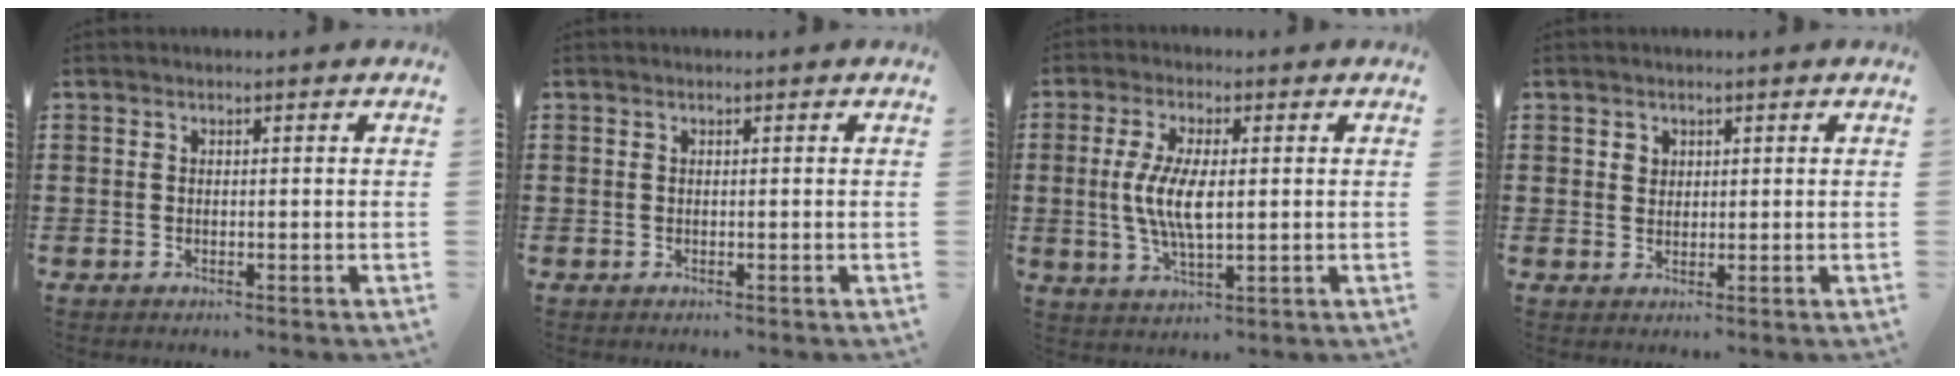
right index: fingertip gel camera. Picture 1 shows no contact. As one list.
[{"total": 0.0}, {"total": 7.3, "force": [0.2, 2.7, 6.8], "torque": [-0.147, 0.000, -0.003]}, {"total": 1.5, "force": [0.8, 1.3, 0.2], "torque": [-0.008, 0.004, 0.015]}]